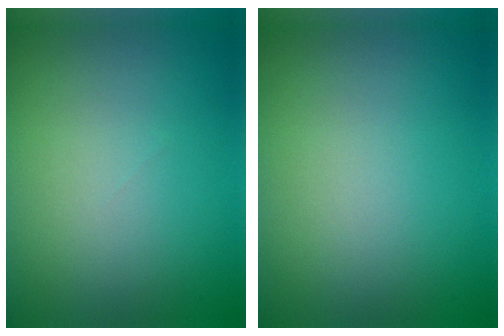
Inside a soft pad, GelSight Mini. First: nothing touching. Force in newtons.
{"total": 0.0}